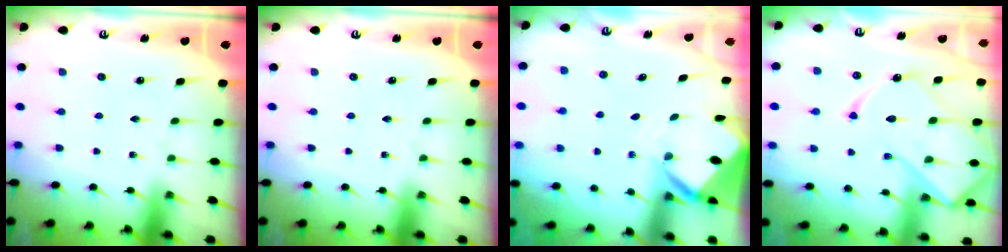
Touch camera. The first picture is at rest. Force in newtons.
{"total": 0.0}
{"total": 3.9, "press": 3.9, "slide": 0.3}
{"total": 16.7, "press": 16.6, "slide": 1.7}